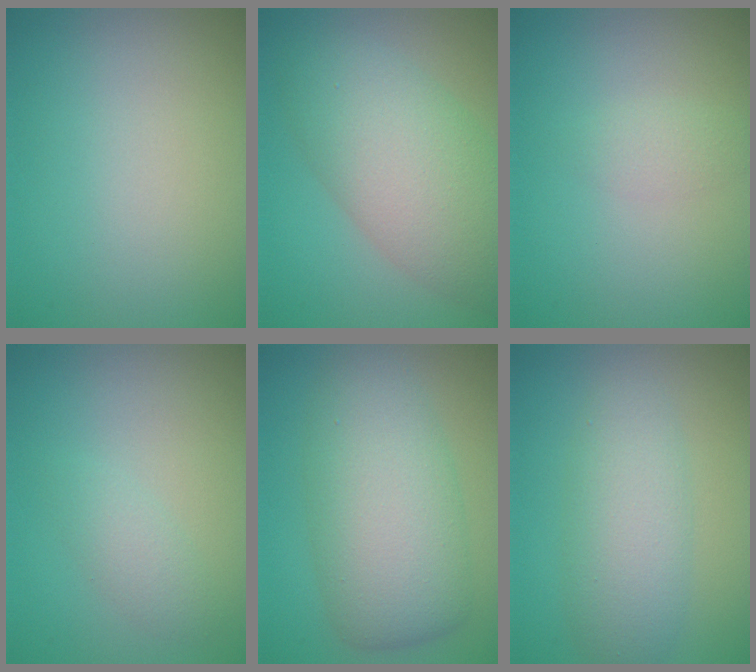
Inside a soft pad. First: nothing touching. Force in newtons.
{"total": 8.1, "press": 8.1, "slide": 0.3}
{"total": 1.2, "press": 1.2, "slide": 0.0}
{"total": 1.5, "press": 1.5, "slide": 0.1}
{"total": 7.9, "press": 7.9, "slide": 0.1}
{"total": 4.4, "press": 4.4, "slide": 0.1}